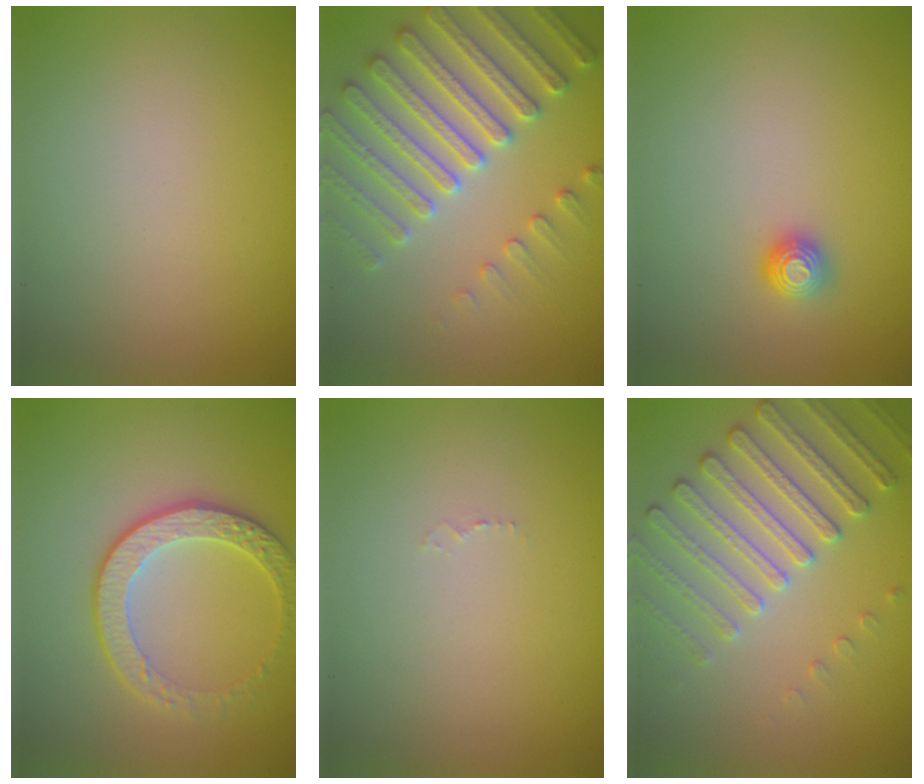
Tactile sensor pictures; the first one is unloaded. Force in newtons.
{"total": 6.7, "press": 6.5, "slide": 1.6}
{"total": 1.1, "press": 1.1, "slide": 0.2}
{"total": 3.9, "press": 3.4, "slide": 1.7}
{"total": 0.5, "press": 0.5, "slide": 0.1}
{"total": 4.3, "press": 4.2, "slide": 1.0}